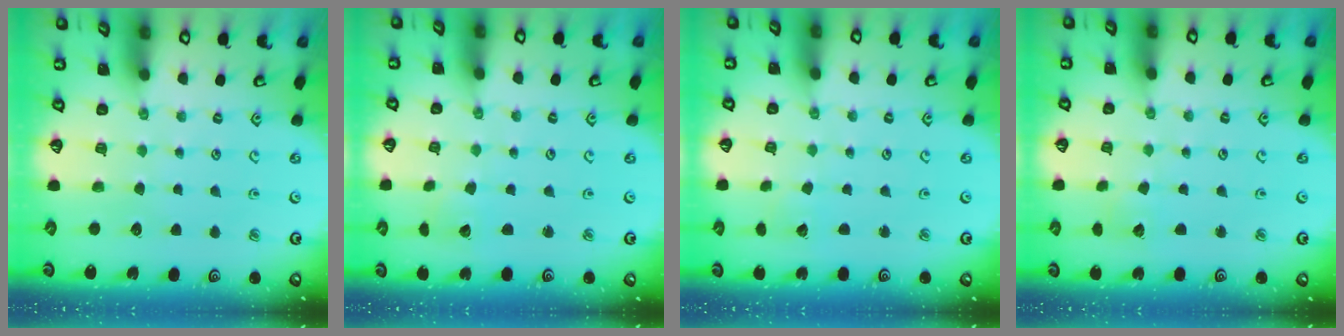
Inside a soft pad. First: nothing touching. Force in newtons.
{"total": 2.4, "press": 2.4, "slide": 0.2}
{"total": 1.9, "press": 1.9, "slide": 0.2}
{"total": 3.8, "press": 3.7, "slide": 0.4}